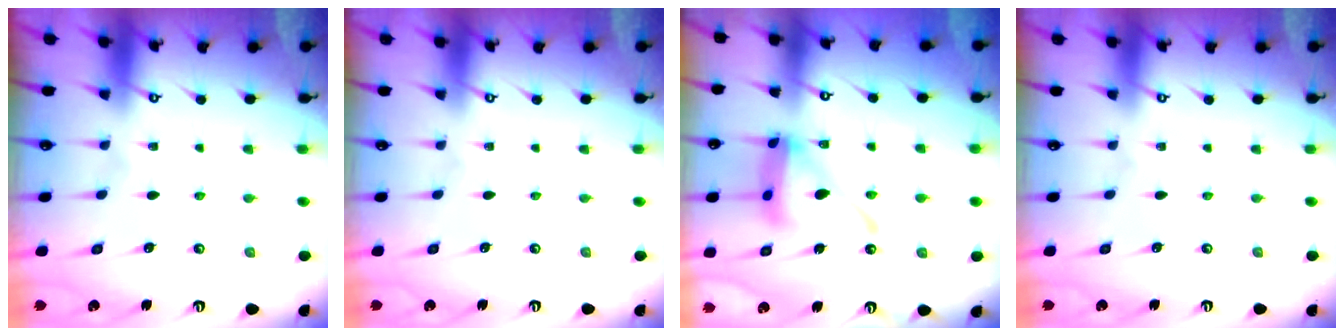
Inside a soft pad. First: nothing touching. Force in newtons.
{"total": 0.0}
{"total": 14.5, "press": 14.4, "slide": 1.6}
{"total": 0.0}